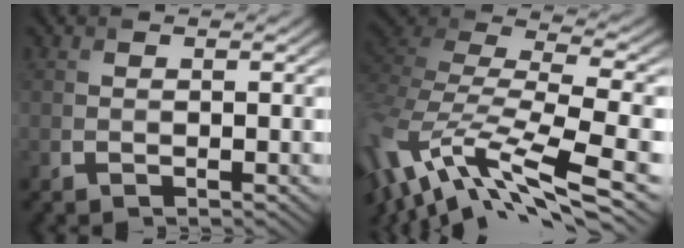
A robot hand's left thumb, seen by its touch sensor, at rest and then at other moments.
{"total": 13.6, "force": [-6.5, 4.6, 11.0], "torque": [-0.273, -0.006, -0.100]}